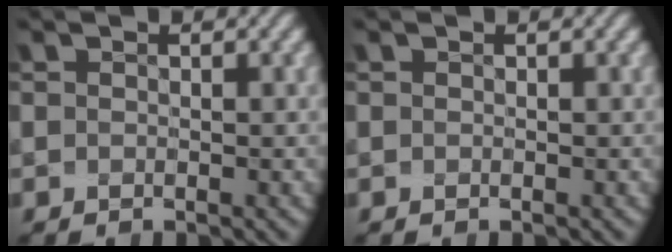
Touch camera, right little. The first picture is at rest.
{"total": 0.0}